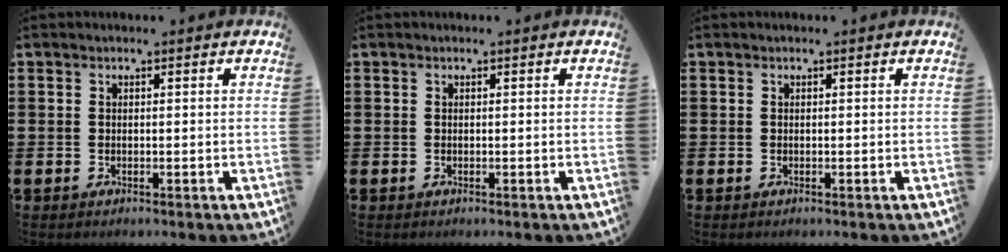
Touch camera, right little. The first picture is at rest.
{"total": 0.0}
{"total": 0.0}